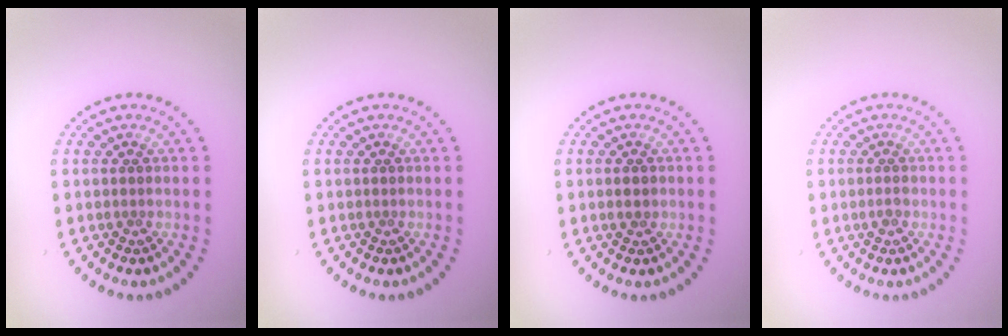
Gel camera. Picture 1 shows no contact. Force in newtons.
{"total": 0.0}
{"total": 0.9, "press": 0.9, "slide": 0.1}
{"total": 0.9, "press": 0.9, "slide": 0.0}